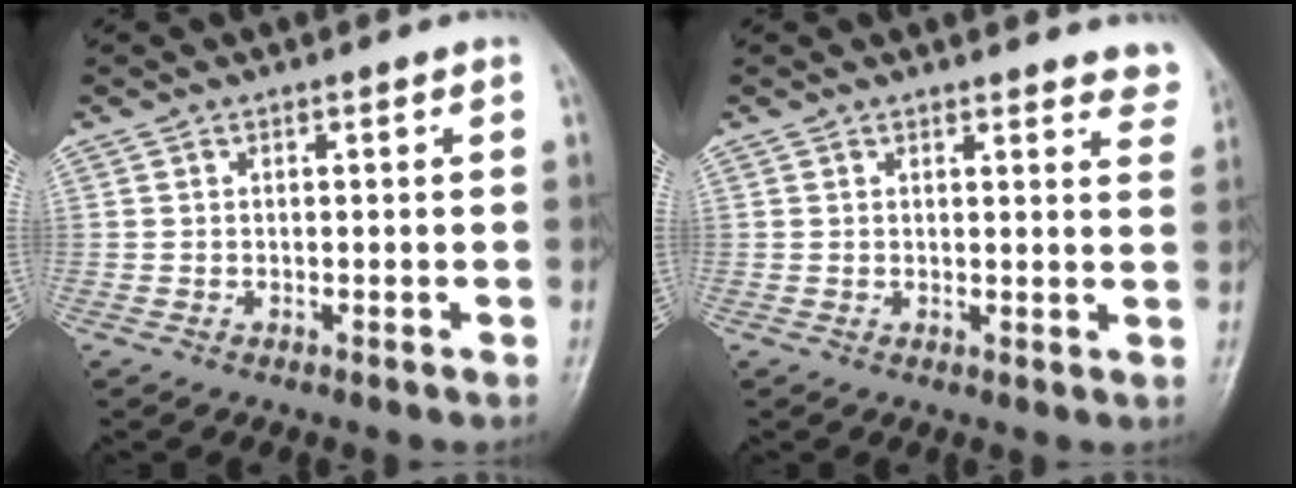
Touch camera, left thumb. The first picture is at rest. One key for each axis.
{"total": 6.4, "fx": 6.0, "fy": 1.6, "fz": 1.4, "tx": 0.018, "ty": -0.029, "tz": 0.043}